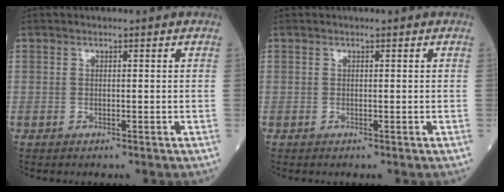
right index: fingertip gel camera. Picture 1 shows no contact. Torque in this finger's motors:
{"motor_torque": [0.05, 0.02, -0.09, 0.01]}